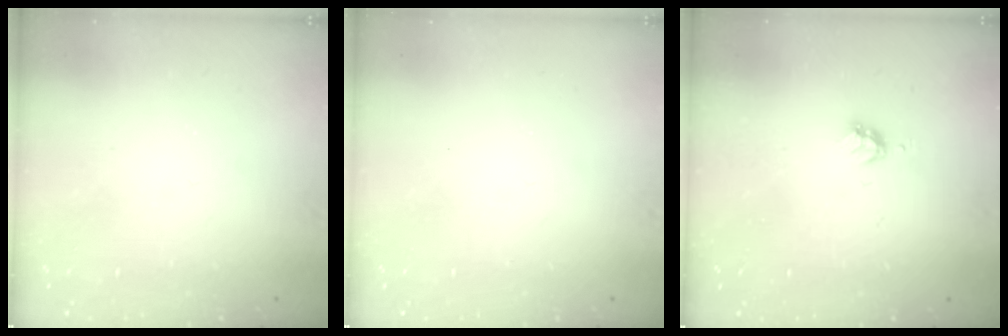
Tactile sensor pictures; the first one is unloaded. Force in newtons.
{"total": 0.0}
{"total": 2.9, "press": 2.8, "slide": 0.4}